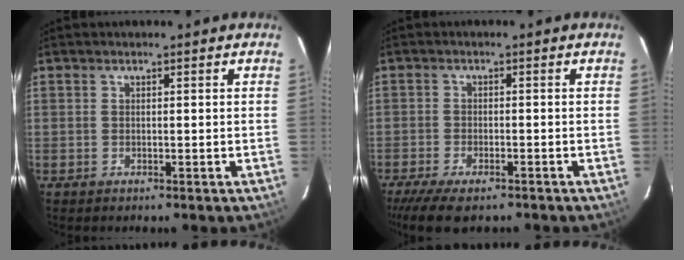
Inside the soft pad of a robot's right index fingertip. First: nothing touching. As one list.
[{"total": 8.8, "force": [-6.9, 2.7, 4.7], "torque": [-0.117, -0.031, -0.121]}]